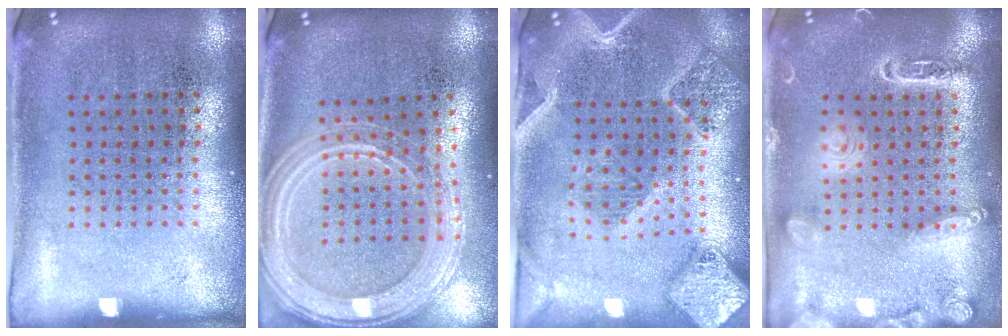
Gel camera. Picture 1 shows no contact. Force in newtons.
{"total": 2.2, "press": 2.0, "slide": 0.8}
{"total": 2.9, "press": 2.5, "slide": 1.5}
{"total": 1.8, "press": 1.8, "slide": 0.2}